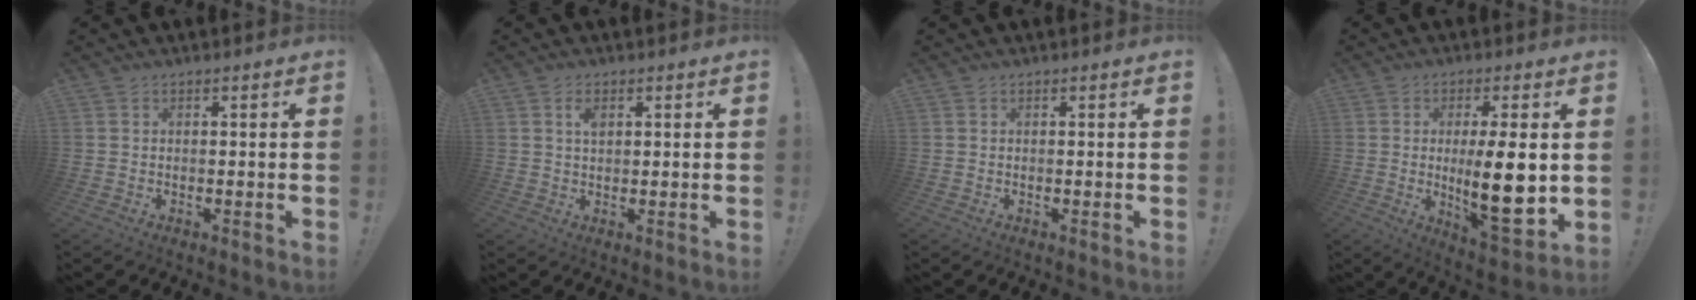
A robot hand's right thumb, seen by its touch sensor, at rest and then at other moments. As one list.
[{"total": 2.7, "force": [1.2, 1.4, 2.0], "torque": [-0.028, -0.004, 0.018]}, {"total": 0.0}, {"total": 15.4, "force": [0.2, 4.2, 14.8], "torque": [-0.239, -0.022, 0.000]}]